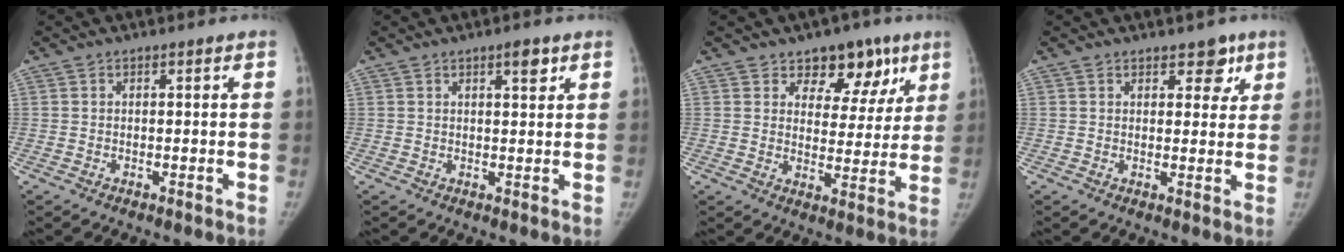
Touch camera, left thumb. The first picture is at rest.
{"total": 2.8, "force": [1.7, 0.9, 2.1], "torque": [-0.021, -0.007, 0.024]}
{"total": 10.7, "force": [6.6, 6.9, 4.8], "torque": [-0.005, -0.025, 0.092]}
{"total": 4.4, "force": [2.7, 2.6, 2.4], "torque": [0.007, -0.010, 0.032]}